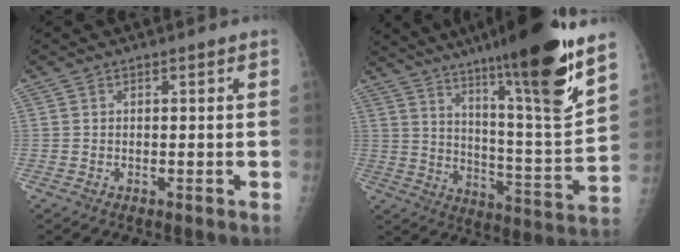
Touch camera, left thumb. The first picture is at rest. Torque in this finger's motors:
{"motor_torque": [2.54, 1.07, 1.57, -1.20, 0.32]}